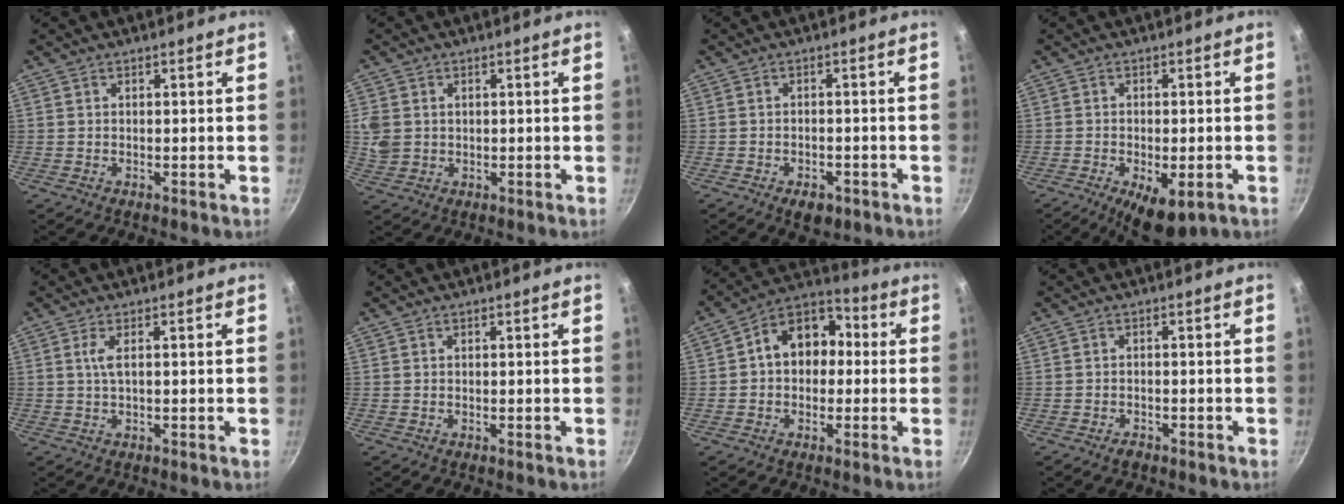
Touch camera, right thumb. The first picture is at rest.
{"total": 5.4, "force": [1.0, 4.5, 2.8], "torque": [-0.050, -0.006, 0.026]}
{"total": 4.5, "force": [-2.5, 2.6, 2.7], "torque": [-0.033, 0.016, -0.026]}
{"total": 8.9, "force": [-3.9, 3.6, 7.1], "torque": [-0.100, 0.004, -0.050]}
{"total": 2.4, "force": [0.3, 0.3, 2.3], "torque": [-0.052, 0.000, 0.007]}
{"total": 0.0}
{"total": 12.3, "force": [0.7, 9.3, 7.9], "torque": [-0.075, 0.038, -0.009]}
{"total": 1.8, "force": [-1.3, 0.8, 0.8], "torque": [-0.017, 0.014, -0.019]}